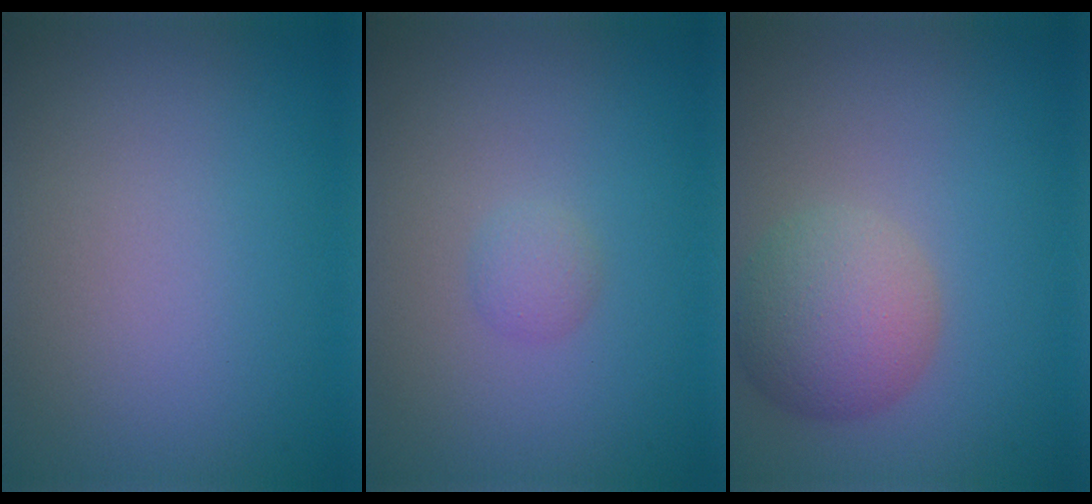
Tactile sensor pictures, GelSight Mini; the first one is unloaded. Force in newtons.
{"total": 1.0, "press": 1.0, "slide": 0.0}
{"total": 4.8, "press": 4.8, "slide": 0.2}